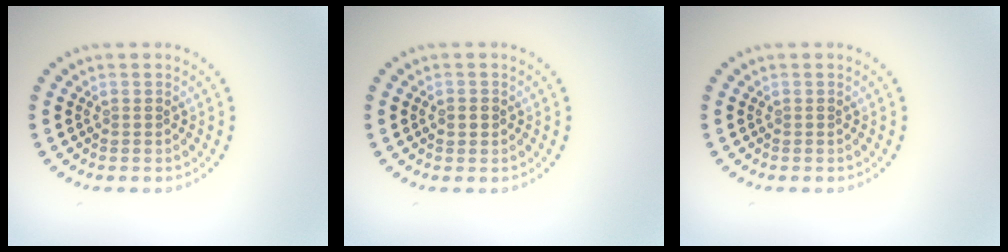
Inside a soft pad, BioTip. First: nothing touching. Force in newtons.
{"total": 1.1, "press": 1.0, "slide": 0.2}
{"total": 0.0}